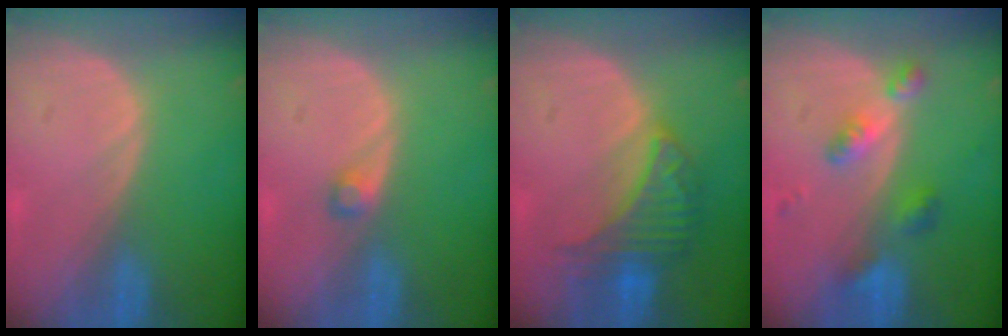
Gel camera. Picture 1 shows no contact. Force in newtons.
{"total": 1.5, "press": 1.4, "slide": 0.2}
{"total": 6.7, "press": 6.6, "slide": 1.2}
{"total": 5.6, "press": 4.9, "slide": 2.7}